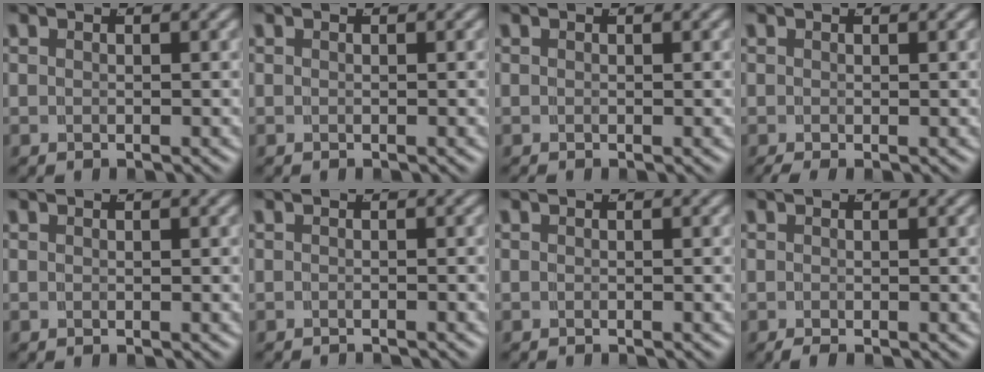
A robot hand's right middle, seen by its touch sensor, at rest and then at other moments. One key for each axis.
{"total": 0.0}
{"total": 0.0}
{"total": 0.7, "fx": -0.5, "fy": 0.0, "fz": 0.4, "tx": -0.009, "ty": -0.008, "tz": -0.003}
{"total": 0.0}
{"total": 1.2, "fx": -1.2, "fy": -0.3, "fz": -0.1, "tx": -0.004, "ty": -0.007, "tz": -0.016}
{"total": 0.5, "fx": -0.4, "fy": -0.2, "fz": -0.1, "tx": -0.002, "ty": -0.002, "tz": -0.006}
{"total": 0.7, "fx": -0.6, "fy": -0.2, "fz": 0.2, "tx": -0.006, "ty": -0.006, "tz": -0.007}